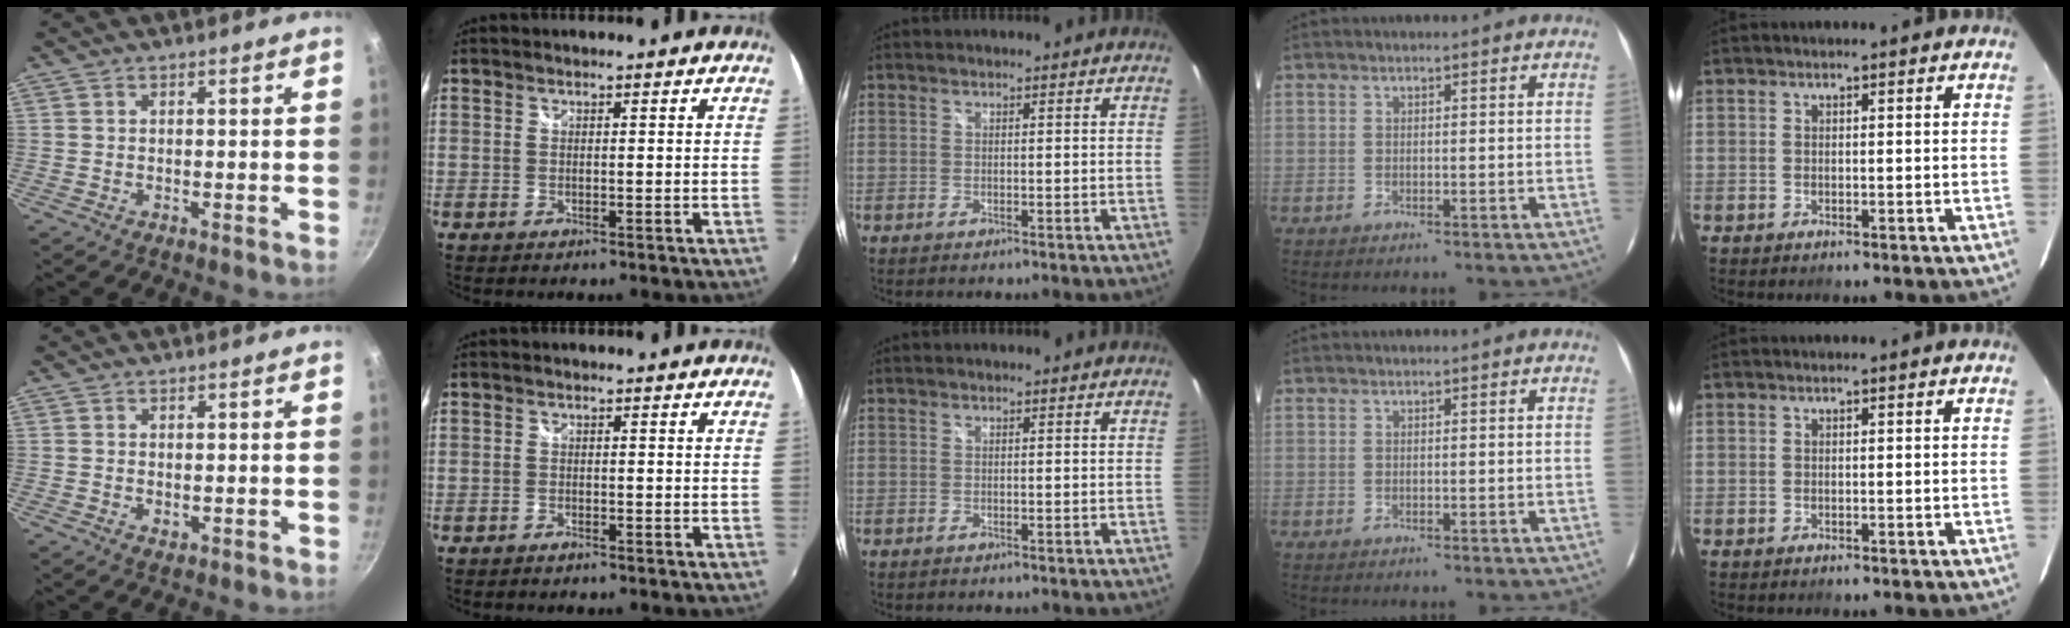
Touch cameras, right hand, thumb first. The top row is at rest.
{"thumb": {"total": 1.2, "force": [-0.1, 0.9, 0.9], "torque": [-0.013, -0.002, 0.000]}, "index": {"total": 1.1, "force": [-0.9, 0.4, 0.3], "torque": [-0.008, -0.003, -0.019]}}